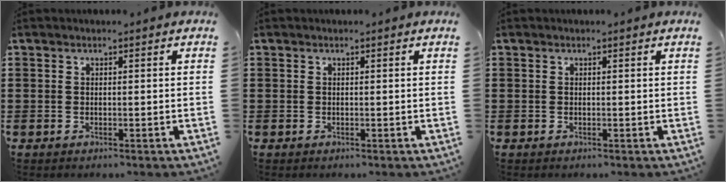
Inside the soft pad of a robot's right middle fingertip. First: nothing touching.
{"total": 0.0}
{"total": 0.0}